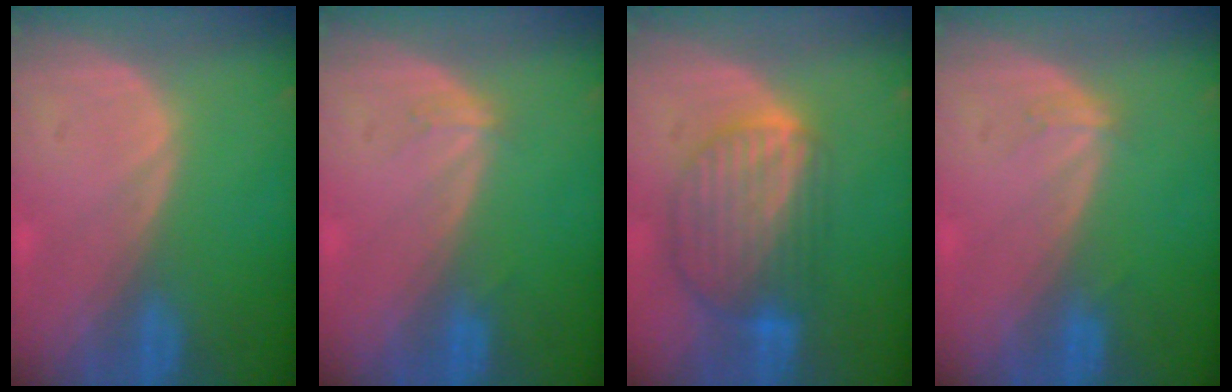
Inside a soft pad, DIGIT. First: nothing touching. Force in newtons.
{"total": 1.1, "press": 1.1, "slide": 0.1}
{"total": 8.7, "press": 7.6, "slide": 4.2}
{"total": 1.1, "press": 1.1, "slide": 0.1}